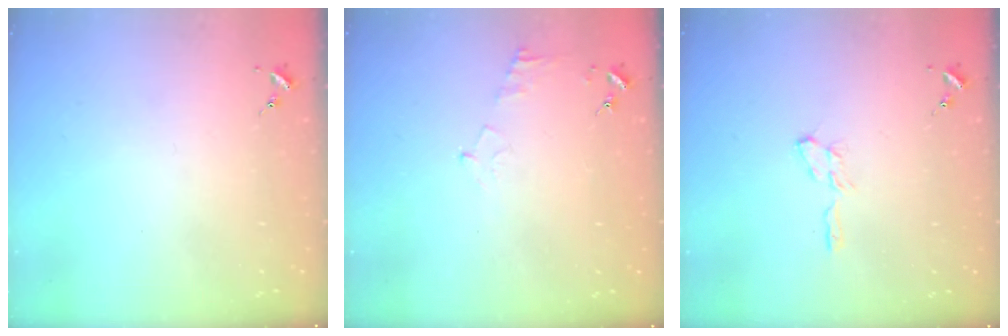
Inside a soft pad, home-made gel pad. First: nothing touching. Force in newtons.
{"total": 4.5, "press": 4.4, "slide": 0.6}
{"total": 6.0, "press": 6.0, "slide": 0.7}